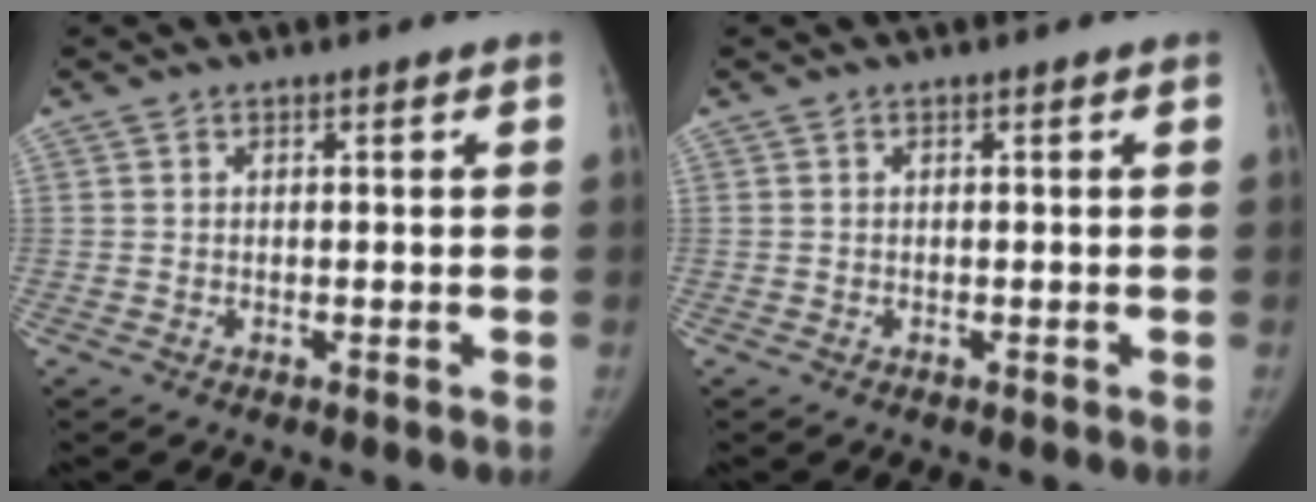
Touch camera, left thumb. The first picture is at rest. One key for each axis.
{"total": 0.0}